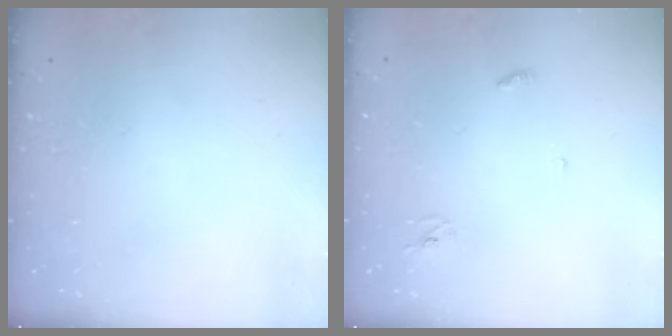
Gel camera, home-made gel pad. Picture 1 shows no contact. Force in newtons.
{"total": 2.8, "press": 2.8, "slide": 0.2}